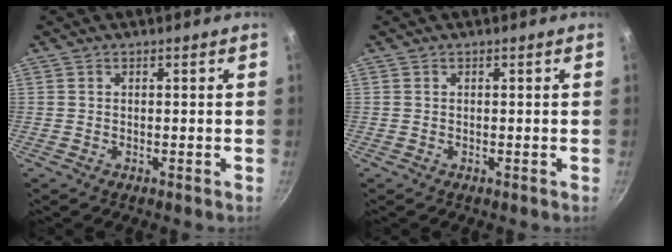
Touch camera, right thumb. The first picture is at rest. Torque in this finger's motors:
{"motor_torque": [0.00, 0.00, 0.00, 0.00, 0.00]}